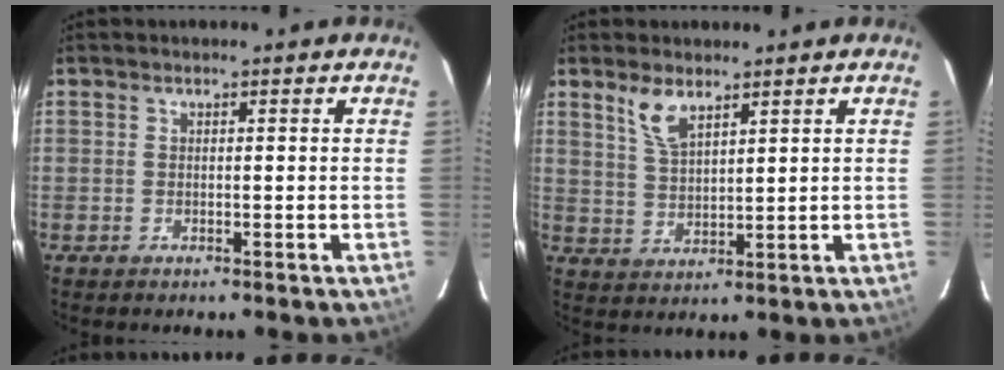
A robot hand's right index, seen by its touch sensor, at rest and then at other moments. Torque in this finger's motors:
{"motor_torque": [0.17, 0.04, 0.09, 0.04]}